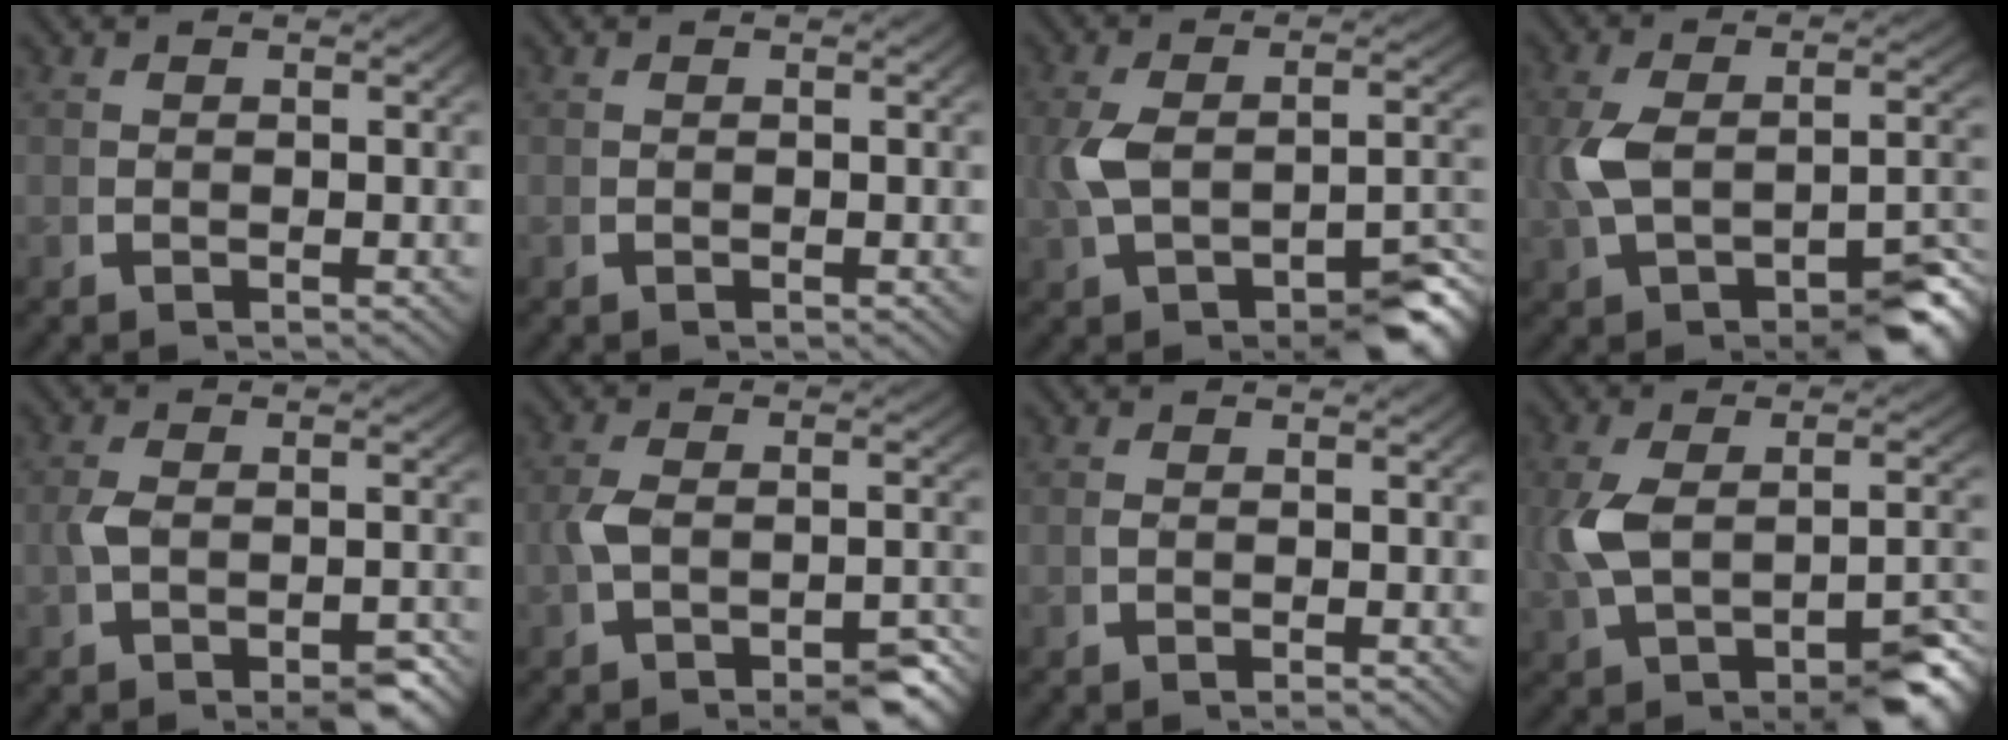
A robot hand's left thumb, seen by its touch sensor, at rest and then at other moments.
{"total": 0.0}
{"total": 7.3, "force": [-2.6, 3.5, 5.9], "torque": [-0.109, -0.012, -0.025]}
{"total": 8.0, "force": [-2.6, 3.9, 6.5], "torque": [-0.124, -0.014, -0.025]}
{"total": 4.4, "force": [-2.2, 1.8, 3.3], "torque": [-0.066, -0.011, -0.031]}
{"total": 5.7, "force": [-2.9, 2.5, 4.2], "torque": [-0.079, -0.010, -0.040]}
{"total": 0.6, "force": [-0.4, 0.0, 0.4], "torque": [-0.008, -0.001, -0.006]}
{"total": 8.8, "force": [-2.3, 4.3, 7.3], "torque": [-0.137, -0.014, -0.021]}